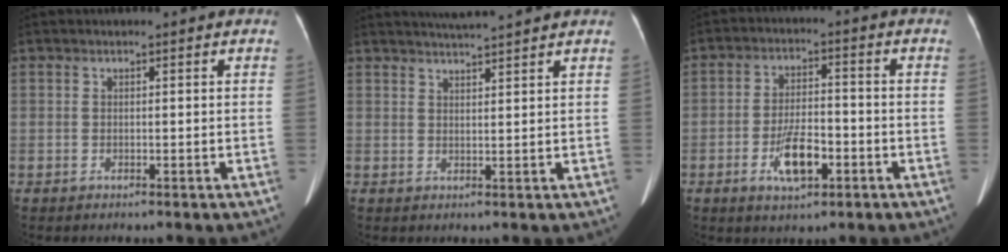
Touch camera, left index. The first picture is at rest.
{"total": 5.5, "force": [5.1, -0.9, 1.8], "torque": [-0.031, 0.019, 0.076]}
{"total": 7.2, "force": [-3.0, 2.7, 5.9], "torque": [-0.118, 0.002, -0.049]}